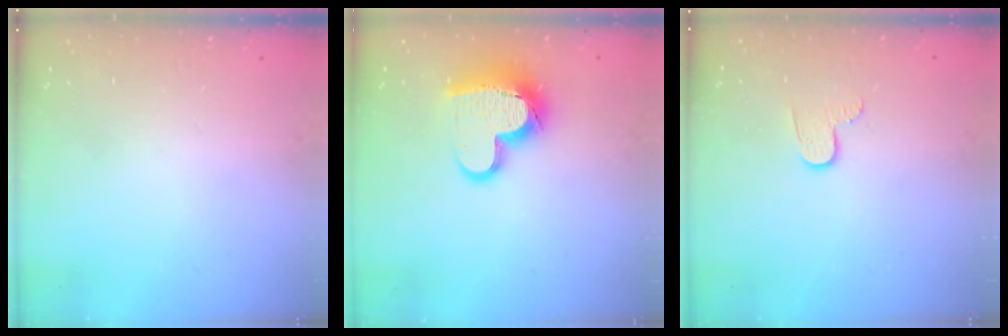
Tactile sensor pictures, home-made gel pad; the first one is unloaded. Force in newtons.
{"total": 15.0, "press": 14.9, "slide": 1.2}
{"total": 4.6, "press": 4.6, "slide": 0.5}